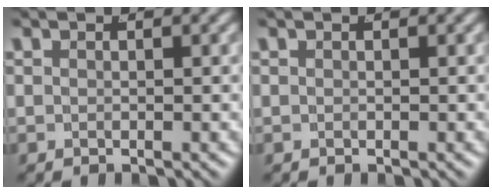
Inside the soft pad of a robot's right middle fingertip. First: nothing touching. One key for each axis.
{"total": 0.0}